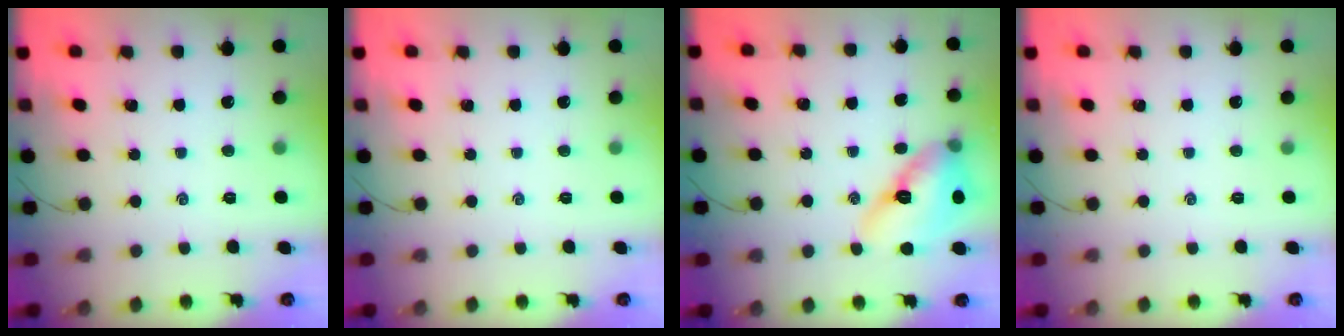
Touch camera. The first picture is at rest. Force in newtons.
{"total": 0.0}
{"total": 12.9, "press": 12.4, "slide": 3.7}
{"total": 0.0}